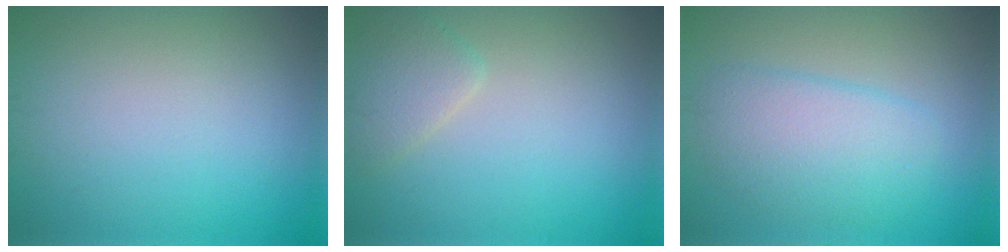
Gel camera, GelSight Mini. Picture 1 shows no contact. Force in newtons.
{"total": 2.2, "press": 2.2, "slide": 0.1}
{"total": 4.2, "press": 4.2, "slide": 0.2}